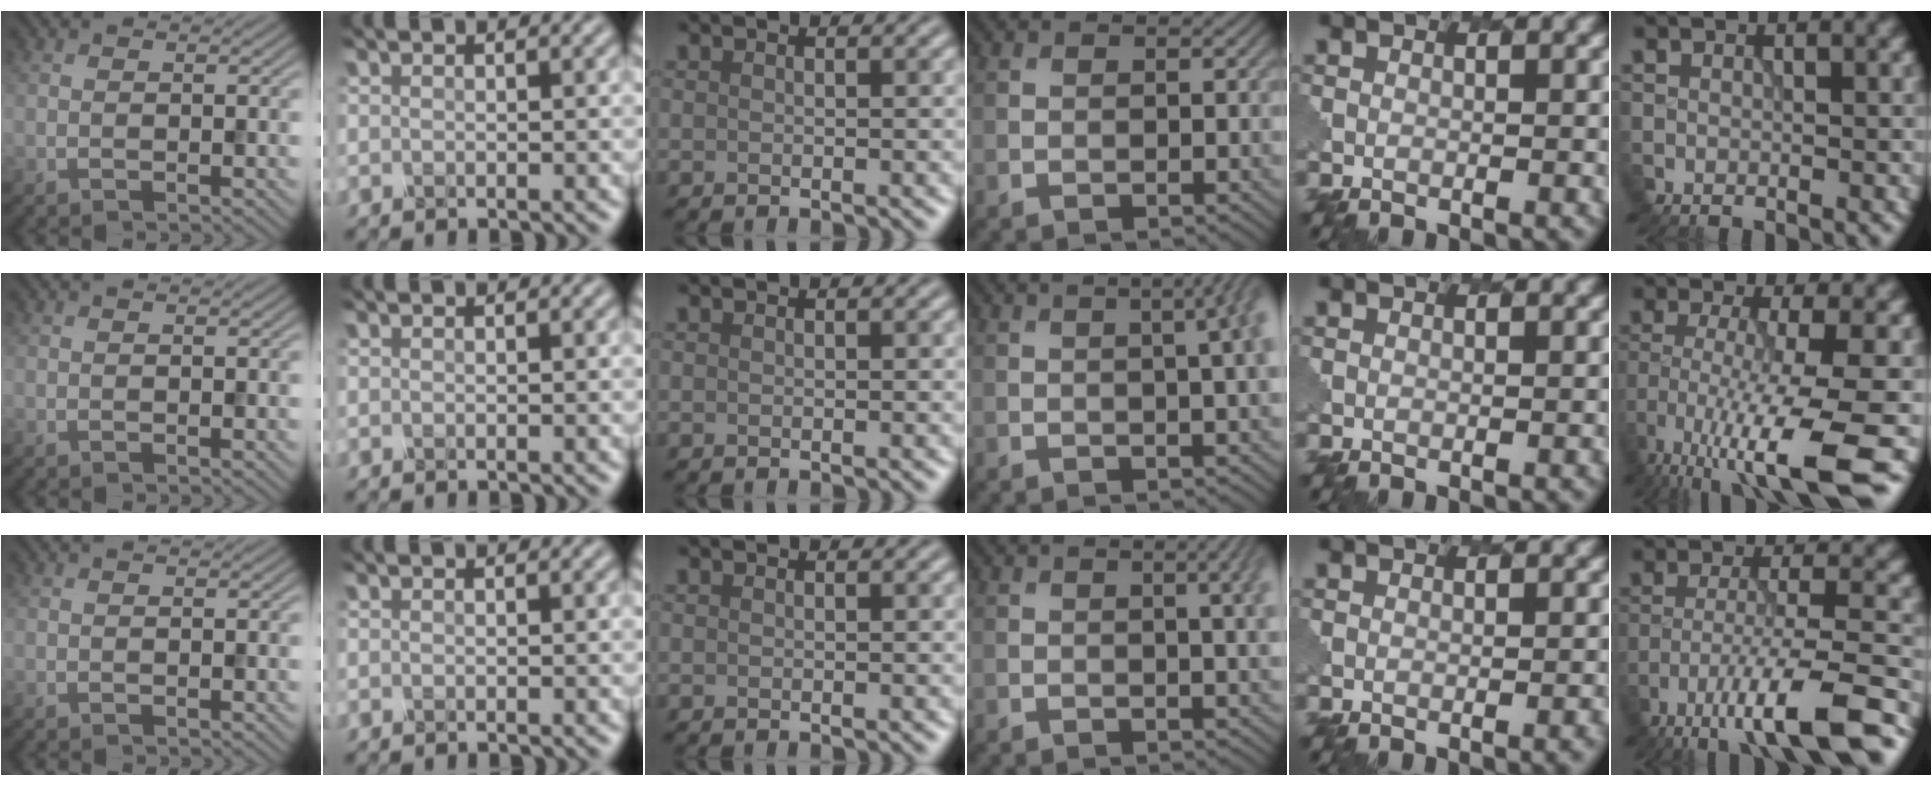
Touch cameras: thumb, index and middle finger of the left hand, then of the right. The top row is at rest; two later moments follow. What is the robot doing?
{"motion": "pour", "object": "mug"}